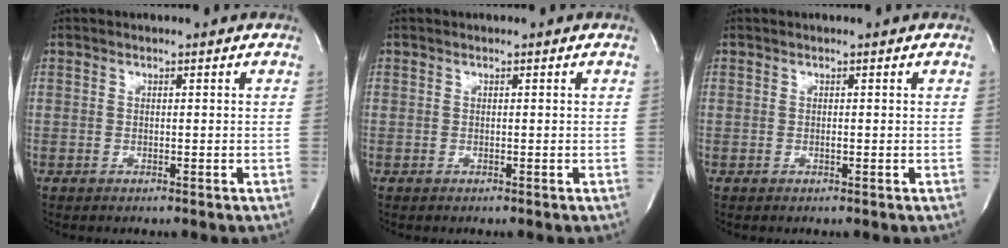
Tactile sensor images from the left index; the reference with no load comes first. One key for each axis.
{"total": 0.0}
{"total": 0.0}